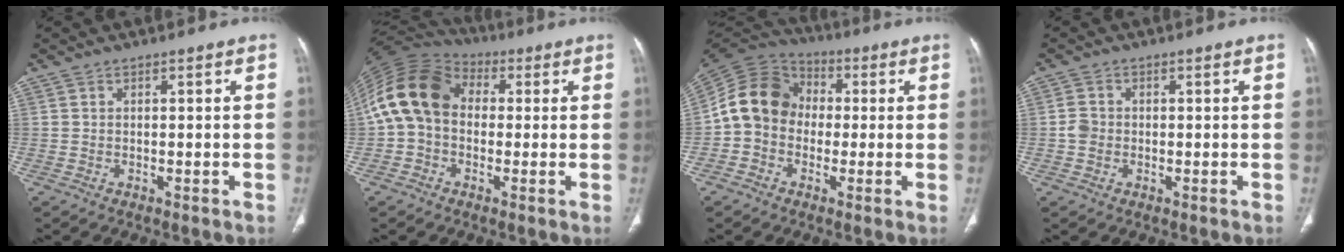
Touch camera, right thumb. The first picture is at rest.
{"total": 14.7, "force": [0.7, 11.0, 9.8], "torque": [-0.189, 0.040, -0.001]}
{"total": 11.9, "force": [-0.7, 10.1, 6.3], "torque": [-0.108, 0.033, -0.029]}
{"total": 2.3, "force": [-0.4, 1.9, 1.2], "torque": [-0.021, 0.008, -0.009]}